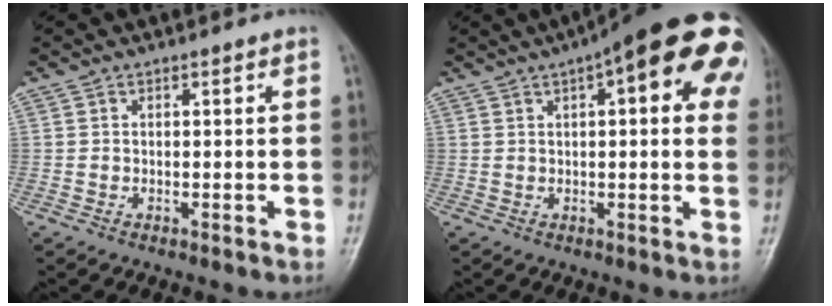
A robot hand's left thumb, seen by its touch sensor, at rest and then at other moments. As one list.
[{"total": 20.0, "force": [7.5, 6.3, 17.4], "torque": [-0.222, 0.021, 0.090]}]